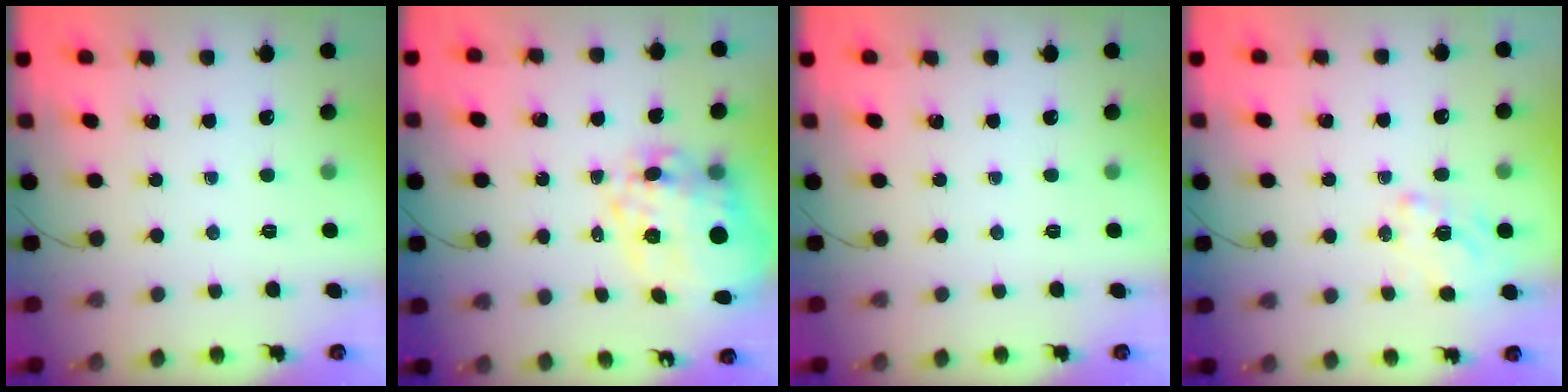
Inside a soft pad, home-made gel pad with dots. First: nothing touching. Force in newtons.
{"total": 11.8, "press": 11.0, "slide": 4.4}
{"total": 0.0}
{"total": 1.4, "press": 1.2, "slide": 0.8}